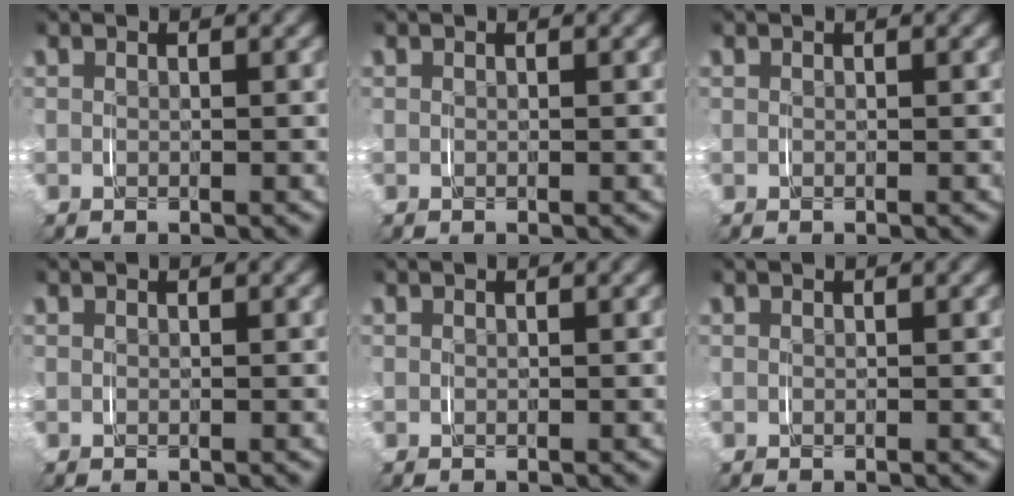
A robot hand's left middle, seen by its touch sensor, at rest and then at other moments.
{"total": 0.0}
{"total": 0.0}
{"total": 0.0}
{"total": 0.0}
{"total": 0.0}